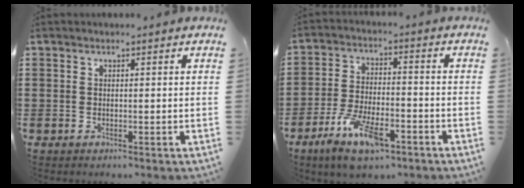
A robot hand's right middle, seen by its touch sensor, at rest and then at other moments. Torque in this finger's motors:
{"motor_torque": [1.13, -1.01, 0.41, 0.21]}